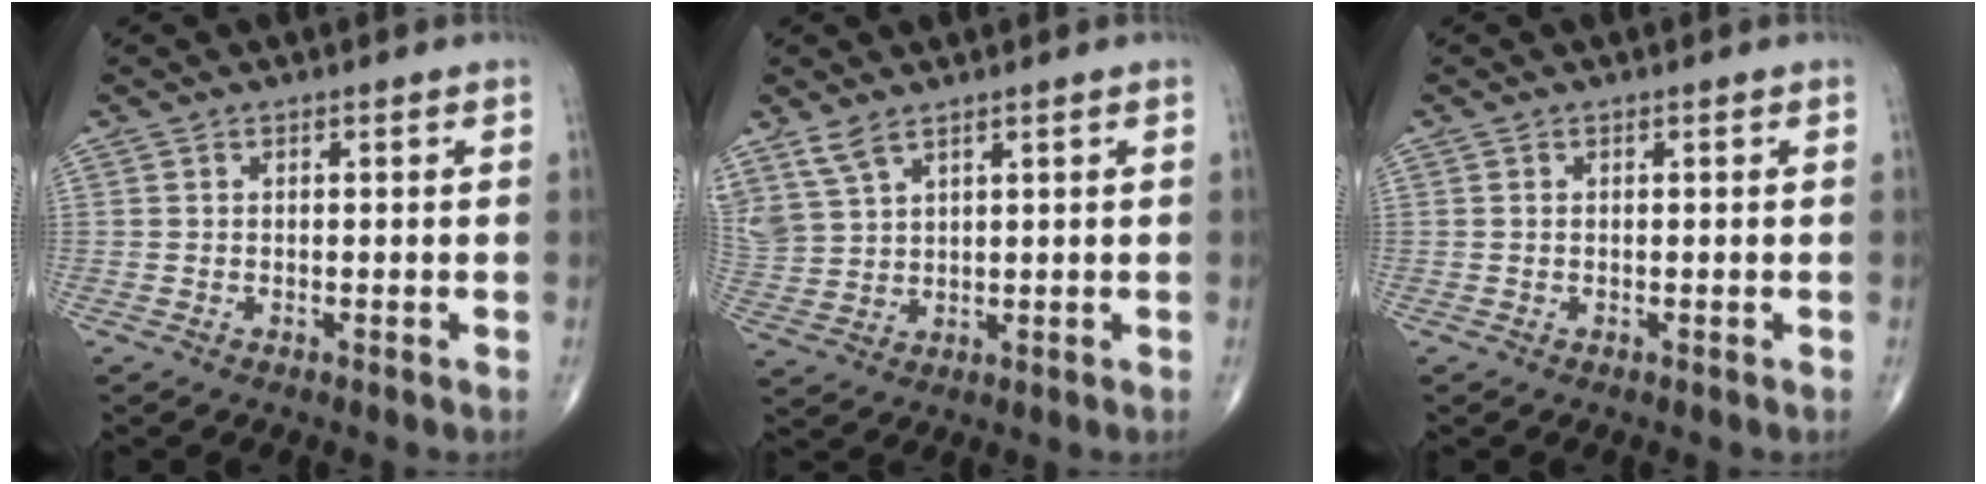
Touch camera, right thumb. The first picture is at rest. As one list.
[{"total": 5.6, "force": [4.1, 2.4, 3.0], "torque": [-0.064, -0.010, 0.097]}, {"total": 0.0}]